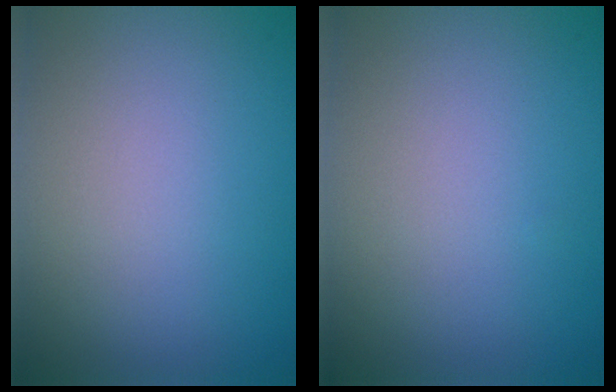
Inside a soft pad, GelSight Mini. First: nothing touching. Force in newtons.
{"total": 0.0}